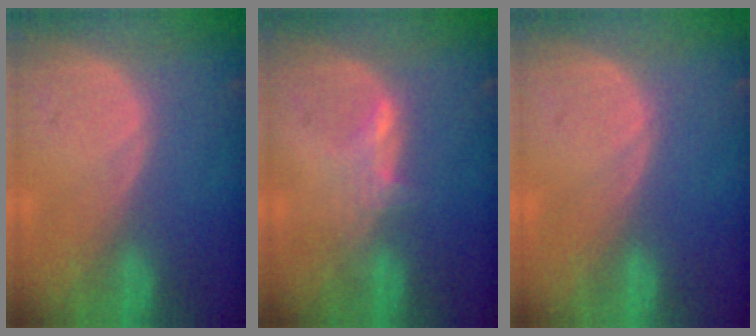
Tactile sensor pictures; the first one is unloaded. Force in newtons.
{"total": 2.6, "press": 2.5, "slide": 0.3}
{"total": 0.0}